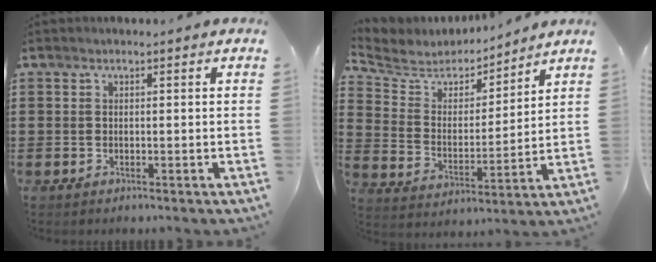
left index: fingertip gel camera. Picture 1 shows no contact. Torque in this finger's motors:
{"motor_torque": [-0.25, 0.36, 0.08, 0.01]}